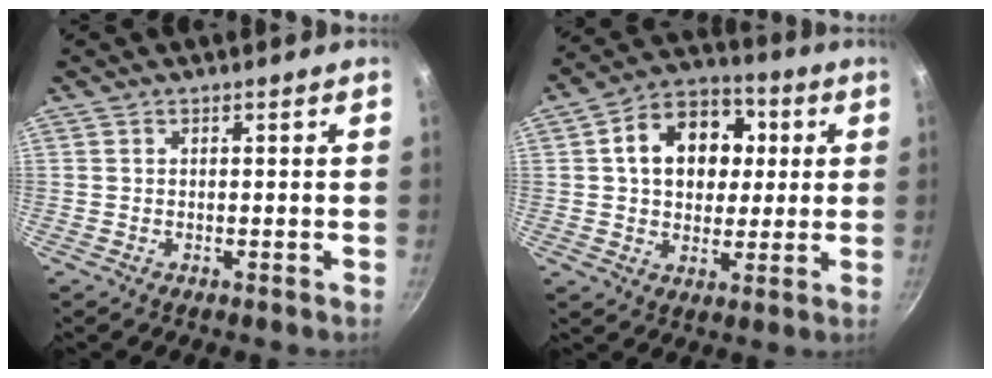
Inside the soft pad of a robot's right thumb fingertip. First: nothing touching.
{"total": 14.9, "force": [2.8, 11.2, 9.4], "torque": [-0.110, 0.018, 0.033]}